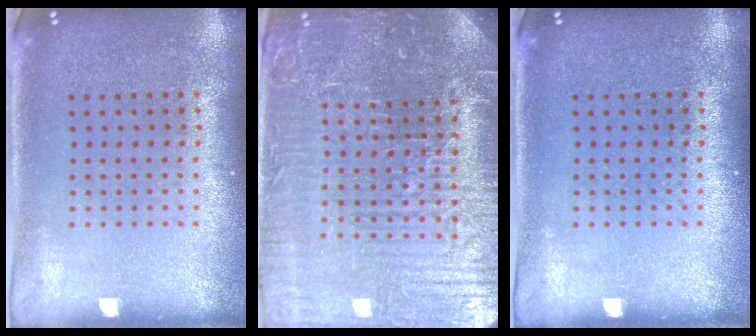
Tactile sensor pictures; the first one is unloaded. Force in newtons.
{"total": 5.9, "press": 5.4, "slide": 2.3}
{"total": 0.0}